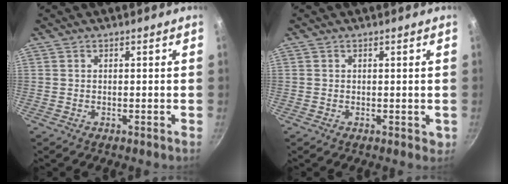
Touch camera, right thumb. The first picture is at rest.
{"total": 1.2, "force": [0.1, 1.0, 0.7], "torque": [-0.004, 0.000, 0.003]}